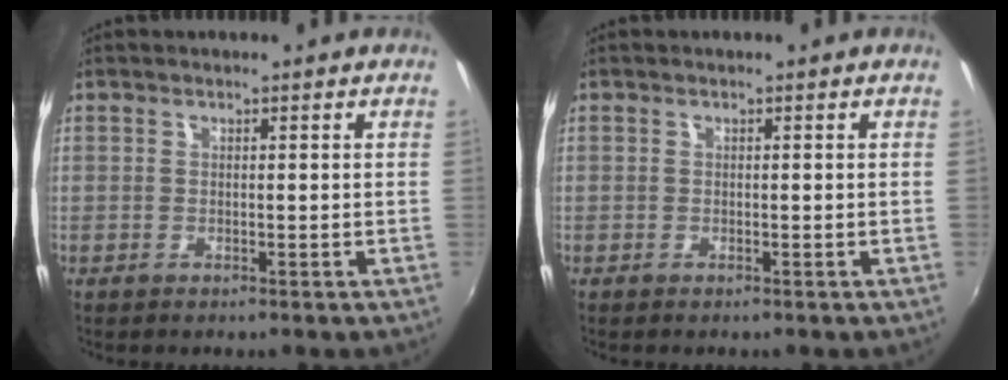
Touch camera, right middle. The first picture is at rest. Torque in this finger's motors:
{"motor_torque": [-0.66, -0.31, -0.12, -0.02]}